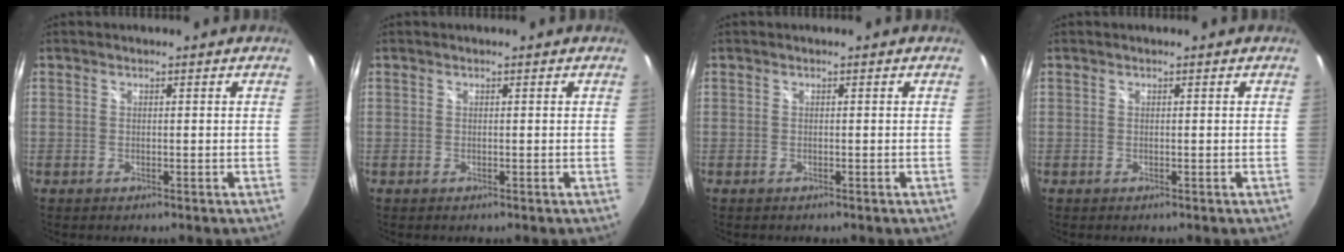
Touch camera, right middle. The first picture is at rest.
{"total": 0.0}
{"total": 0.0}
{"total": 0.0}